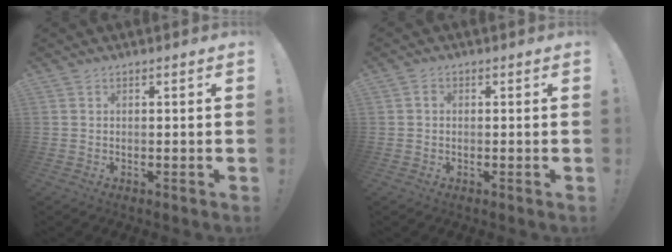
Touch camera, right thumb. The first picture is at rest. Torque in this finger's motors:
{"motor_torque": [0.03, 0.26, 0.04, 0.06, -0.02]}